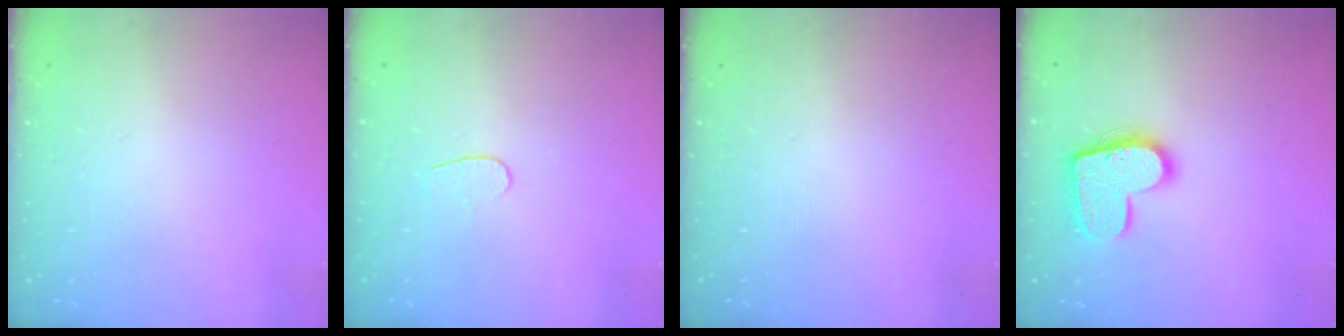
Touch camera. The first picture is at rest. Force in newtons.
{"total": 4.3, "press": 4.3, "slide": 0.3}
{"total": 0.0}
{"total": 15.7, "press": 15.6, "slide": 0.9}